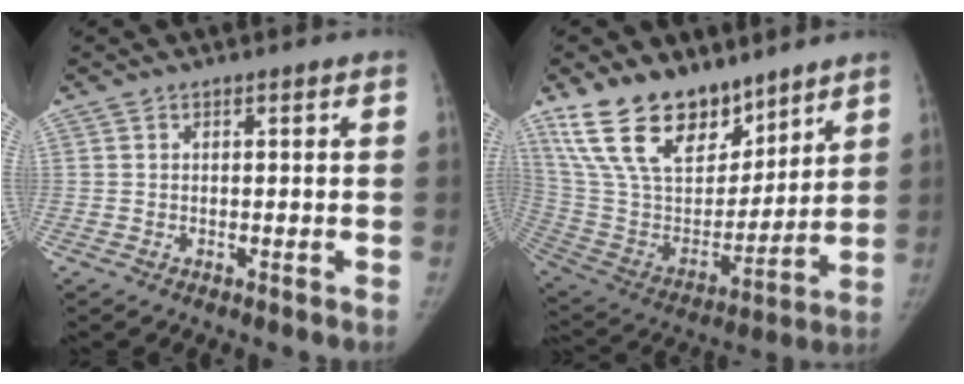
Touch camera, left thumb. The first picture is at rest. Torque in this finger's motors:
{"motor_torque": [2.57, 0.82, 1.16, -1.61, 0.53]}